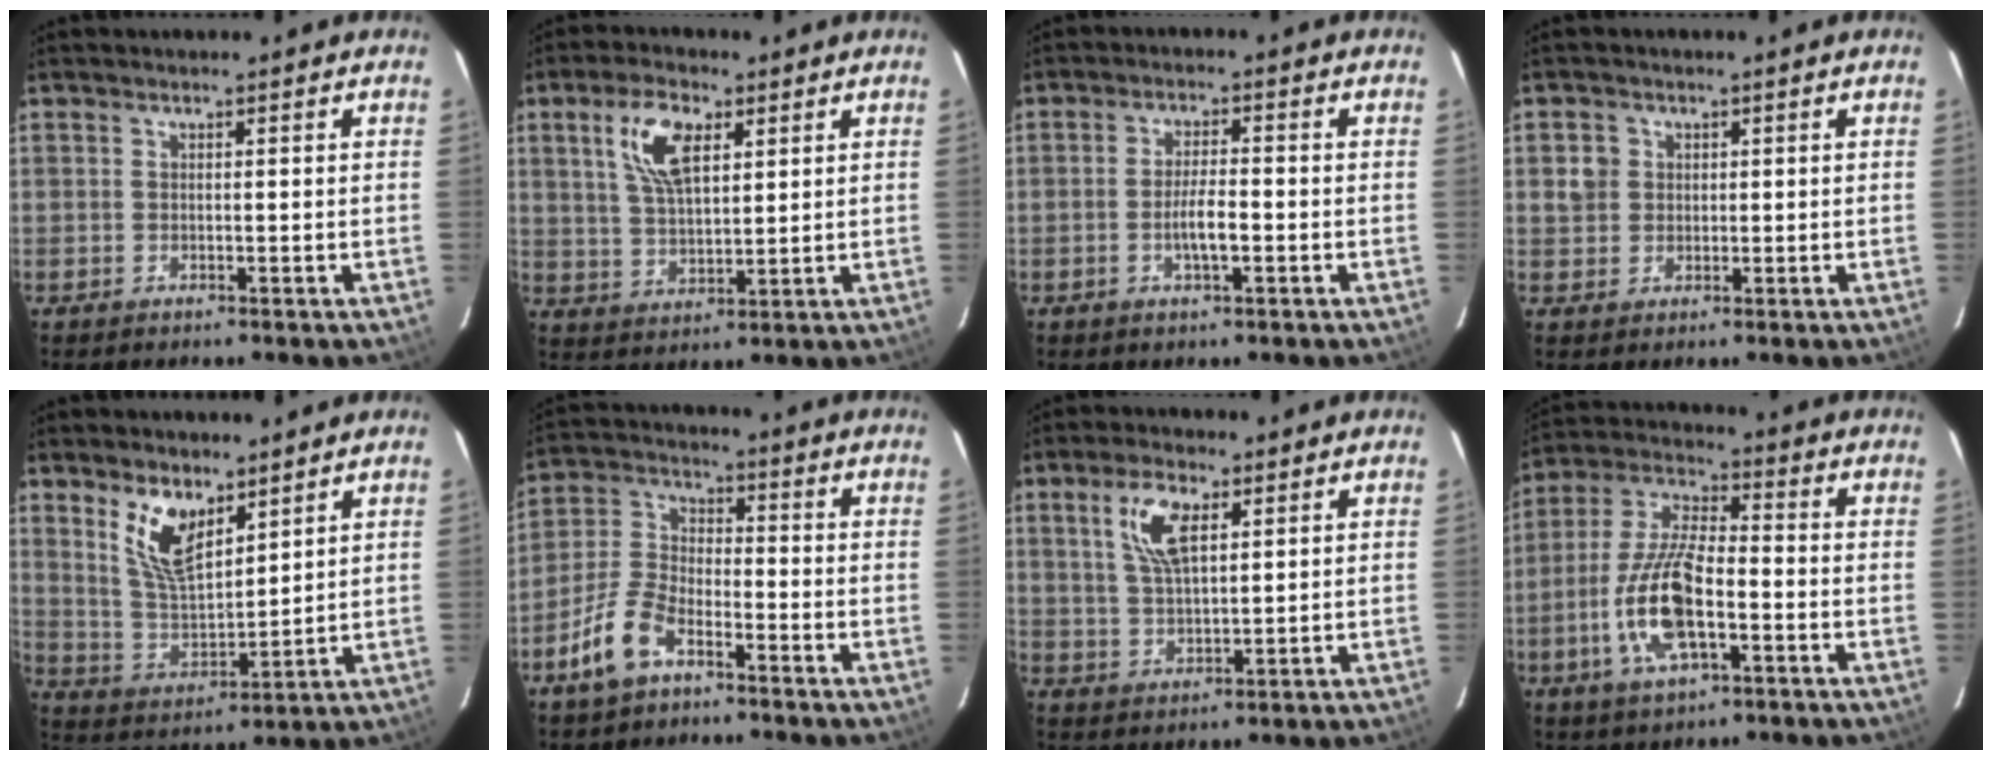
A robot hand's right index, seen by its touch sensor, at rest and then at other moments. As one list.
[{"total": 9.3, "force": [3.9, 4.3, 7.2], "torque": [-0.141, 0.013, 0.076]}, {"total": 4.4, "force": [-1.4, 1.0, 4.0], "torque": [-0.077, -0.001, -0.023]}, {"total": 3.1, "force": [0.6, 3.0, 0.6], "torque": [-0.003, 0.014, 0.010]}, {"total": 9.7, "force": [5.9, 4.2, 6.5], "torque": [-0.124, 0.001, 0.124]}, {"total": 9.9, "force": [-6.2, 4.6, 6.2], "torque": [-0.144, 0.008, -0.121]}, {"total": 7.9, "force": [3.3, 3.4, 6.3], "torque": [-0.123, 0.010, 0.067]}, {"total": 13.7, "force": [-4.5, 5.0, 12.0], "torque": [-0.258, -0.005, -0.086]}]